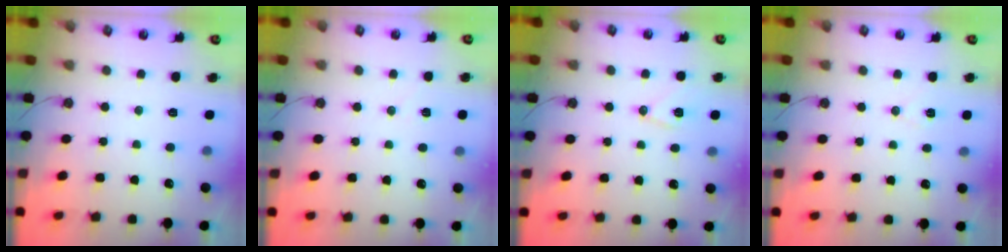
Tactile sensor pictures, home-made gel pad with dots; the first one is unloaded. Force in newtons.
{"total": 4.2, "press": 4.1, "slide": 0.6}
{"total": 9.3, "press": 9.1, "slide": 1.9}
{"total": 7.0, "press": 5.3, "slide": 4.5}